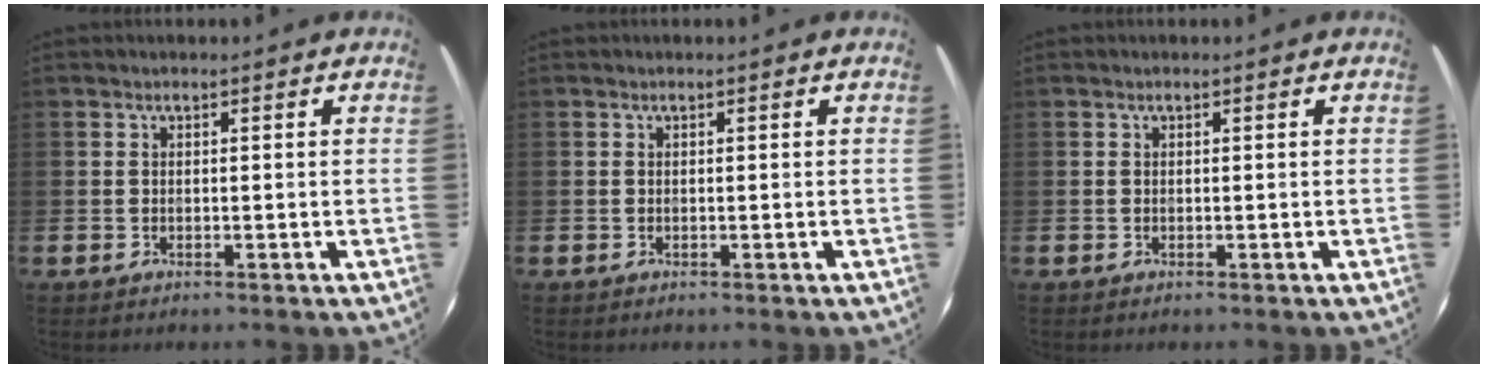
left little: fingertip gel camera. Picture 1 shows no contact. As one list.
[{"total": 0.0}, {"total": 0.0}]